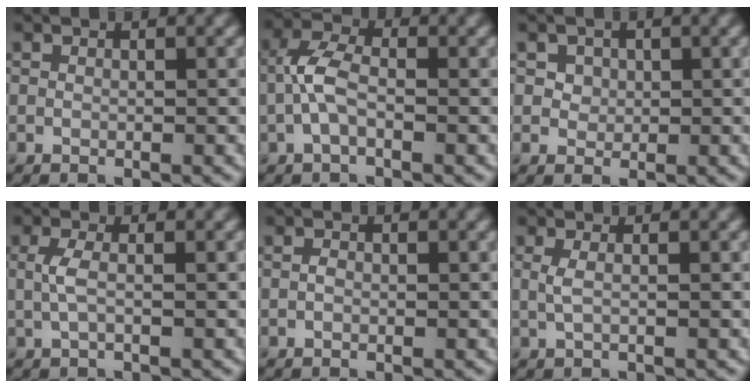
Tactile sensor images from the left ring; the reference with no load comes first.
{"total": 3.3, "force": [-0.9, 1.6, 2.7], "torque": [-0.061, 0.011, -0.026]}
{"total": 3.5, "force": [1.6, 2.6, 1.6], "torque": [-0.036, 0.005, 0.028]}
{"total": 1.6, "force": [0.0, 0.5, 1.6], "torque": [-0.040, 0.001, -0.002]}
{"total": 0.5, "force": [-0.2, 0.4, 0.4], "torque": [-0.007, 0.000, -0.006]}
{"total": 0.9, "force": [0.0, 0.2, 0.9], "torque": [-0.024, 0.000, 0.001]}